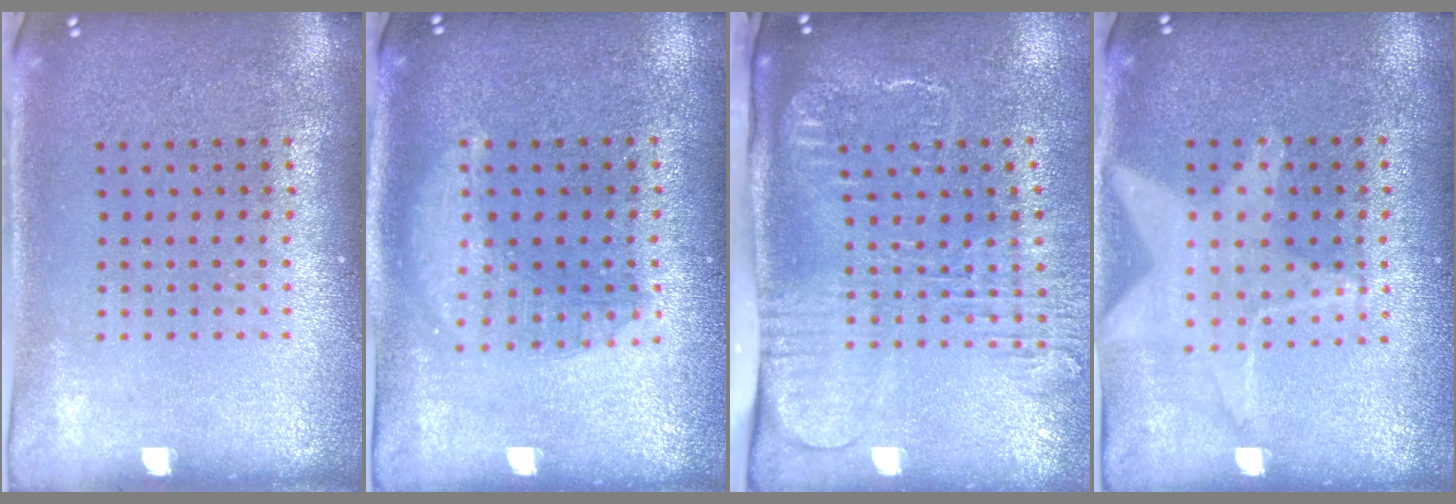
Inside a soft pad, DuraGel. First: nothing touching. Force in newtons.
{"total": 1.3, "press": 1.3, "slide": 0.3}
{"total": 2.6, "press": 2.0, "slide": 1.7}
{"total": 1.1, "press": 1.1, "slide": 0.1}